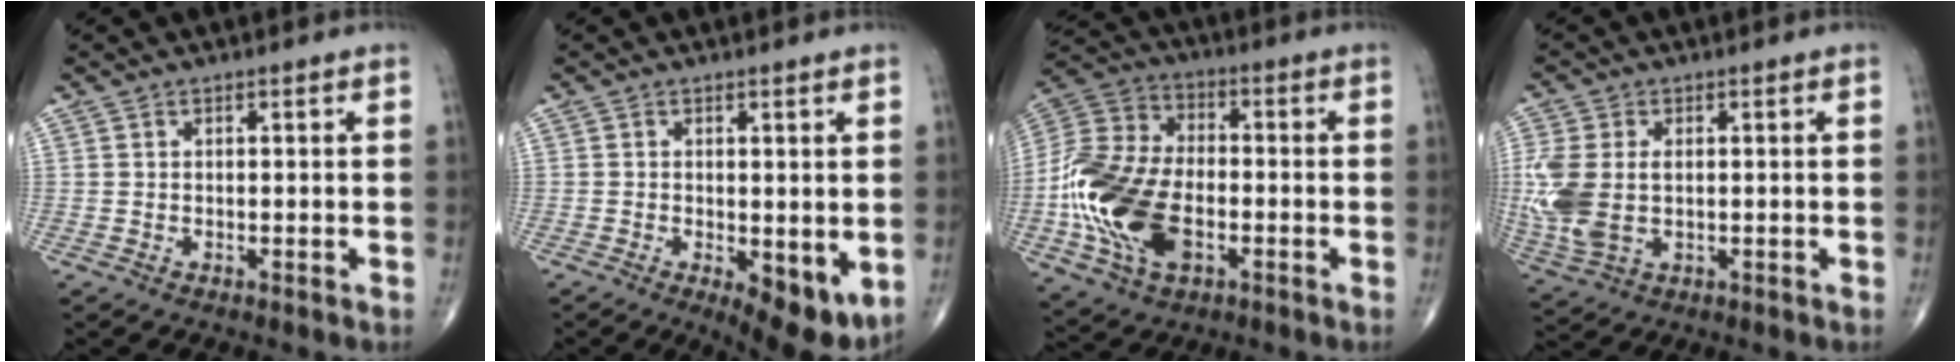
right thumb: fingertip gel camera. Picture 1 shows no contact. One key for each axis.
{"total": 8.6, "fx": -1.9, "fy": 3.7, "fz": 7.6, "tx": -0.097, "ty": -0.021, "tz": -0.018}
{"total": 20.6, "fx": -4.8, "fy": 12.5, "fz": 15.7, "tx": -0.321, "ty": 0.011, "tz": -0.088}
{"total": 12.0, "fx": 0.1, "fy": 7.6, "fz": 9.2, "tx": -0.243, "ty": -0.004, "tz": 0.013}